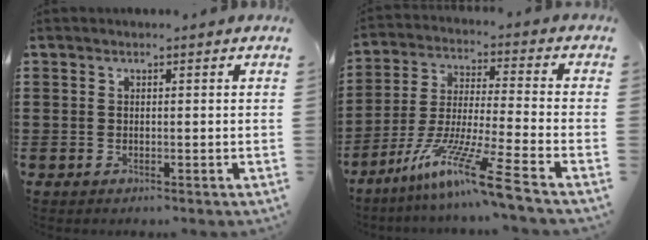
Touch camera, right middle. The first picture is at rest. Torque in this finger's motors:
{"motor_torque": [1.78, -0.36, 0.43, 0.21]}